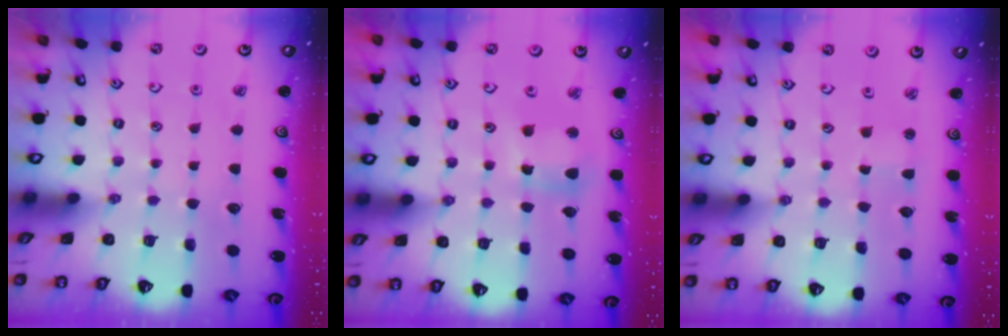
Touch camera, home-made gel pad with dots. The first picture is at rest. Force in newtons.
{"total": 8.3, "press": 8.2, "slide": 1.0}
{"total": 1.9, "press": 1.8, "slide": 0.4}